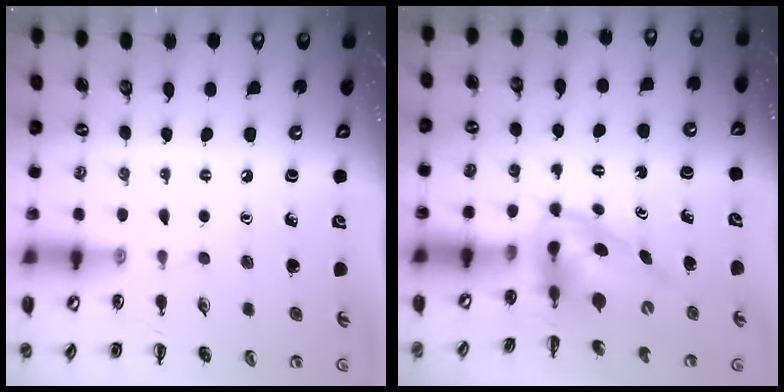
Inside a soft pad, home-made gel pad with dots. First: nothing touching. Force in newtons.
{"total": 3.8, "press": 3.8, "slide": 0.7}